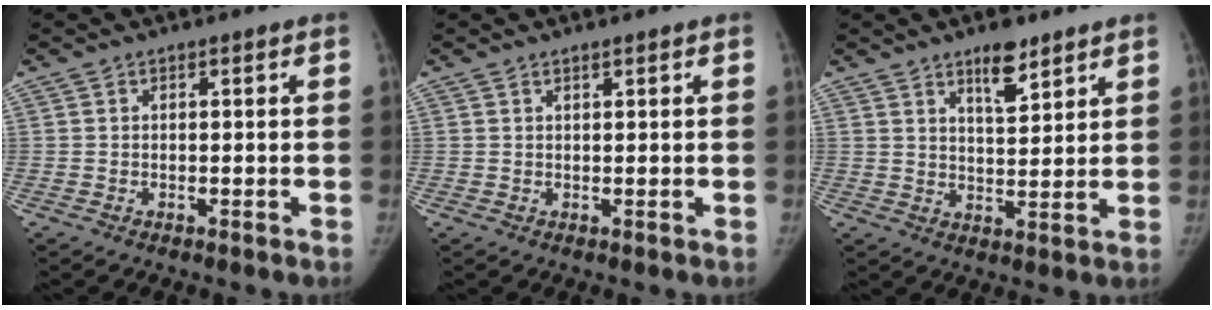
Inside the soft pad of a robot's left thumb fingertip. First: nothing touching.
{"total": 0.7, "force": [0.6, 0.1, 0.3], "torque": [-0.005, -0.004, 0.011]}
{"total": 6.7, "force": [4.6, 2.4, 4.2], "torque": [-0.048, -0.033, 0.075]}